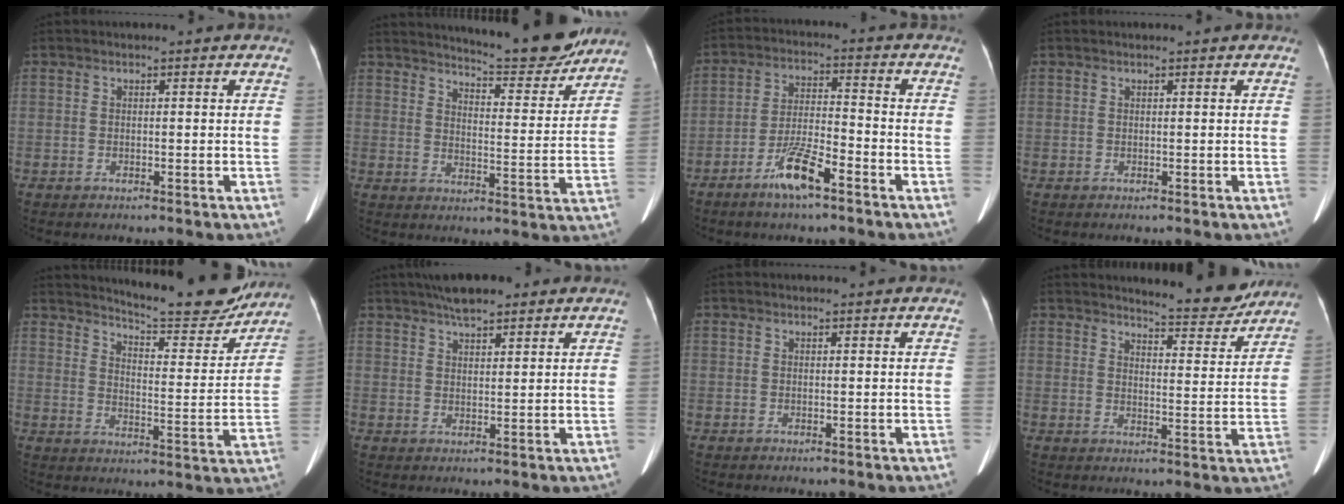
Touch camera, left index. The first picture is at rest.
{"total": 14.7, "force": [13.6, 1.3, 5.5], "torque": [-0.081, -0.030, 0.179]}
{"total": 7.6, "force": [-5.1, 1.0, 5.5], "torque": [-0.117, -0.008, -0.095]}
{"total": 0.6, "force": [0.6, 0.0, 0.2], "torque": [-0.002, 0.010, 0.012]}
{"total": 17.0, "force": [15.8, 1.8, 6.0], "torque": [-0.090, -0.048, 0.205]}
{"total": 5.6, "force": [4.3, 1.4, 3.3], "torque": [-0.059, 0.016, 0.070]}
{"total": 2.0, "force": [1.9, -0.1, 0.5], "torque": [-0.009, 0.012, 0.023]}
{"total": 8.9, "force": [8.5, 0.9, 2.3], "torque": [-0.033, -0.024, 0.106]}